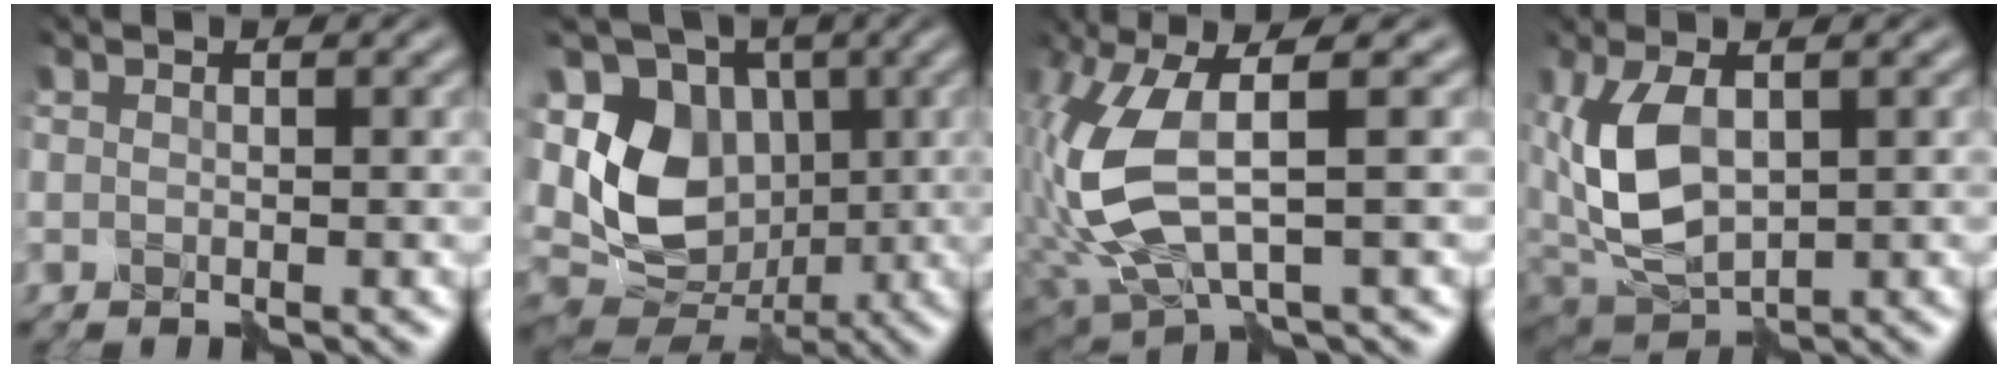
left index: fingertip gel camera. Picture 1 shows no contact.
{"total": 9.6, "force": [0.8, 7.6, 5.8], "torque": [-0.110, -0.007, 0.003]}
{"total": 9.4, "force": [1.3, 3.8, 8.5], "torque": [-0.218, -0.007, 0.030]}
{"total": 7.1, "force": [0.8, 4.2, 5.7], "torque": [-0.128, 0.001, 0.017]}